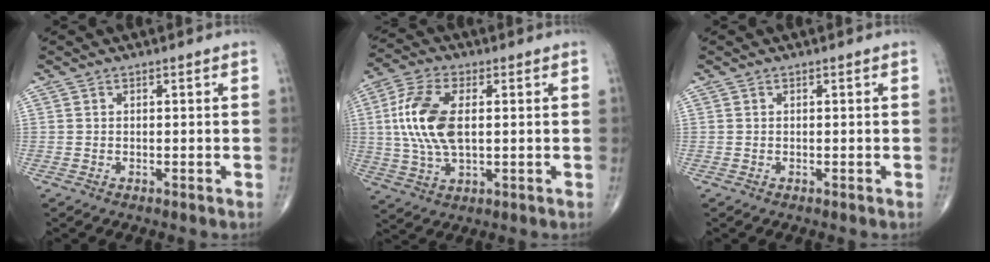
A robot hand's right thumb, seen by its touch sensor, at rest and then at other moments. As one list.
[{"total": 12.9, "force": [1.4, 6.5, 11.1], "torque": [-0.241, 0.004, 0.027]}, {"total": 0.0}]